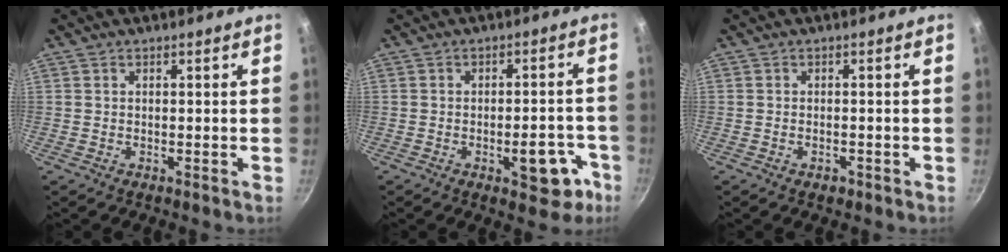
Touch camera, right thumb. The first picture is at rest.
{"total": 9.0, "force": [-3.9, 4.3, 6.9], "torque": [-0.048, 0.029, -0.043]}
{"total": 1.5, "force": [-0.8, 0.9, 0.9], "torque": [-0.015, 0.005, -0.009]}